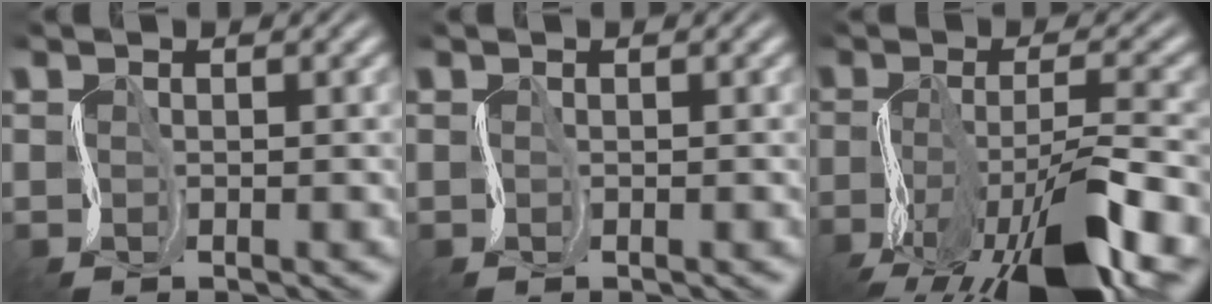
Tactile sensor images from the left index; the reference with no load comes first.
{"total": 0.0}
{"total": 10.7, "force": [-6.4, 2.5, 8.3], "torque": [-0.148, 0.004, -0.112]}